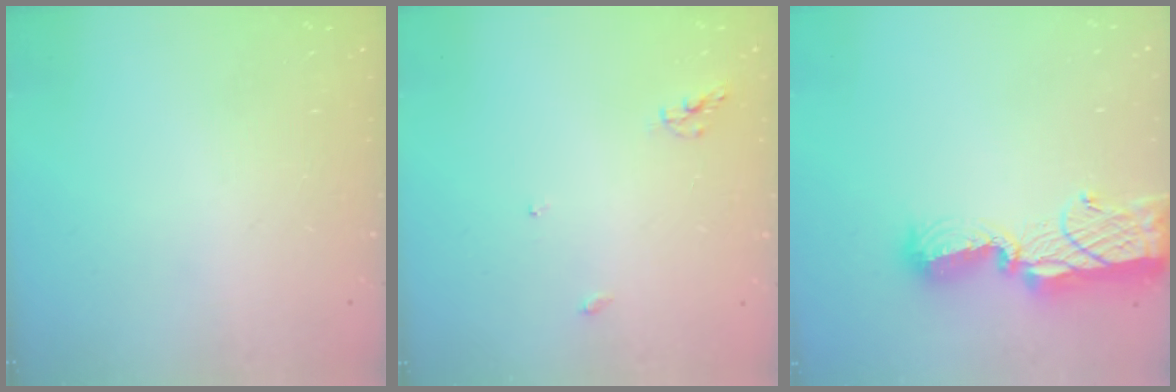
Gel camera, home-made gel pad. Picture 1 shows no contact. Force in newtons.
{"total": 5.4, "press": 5.4, "slide": 0.0}
{"total": 14.4, "press": 14.3, "slide": 1.7}